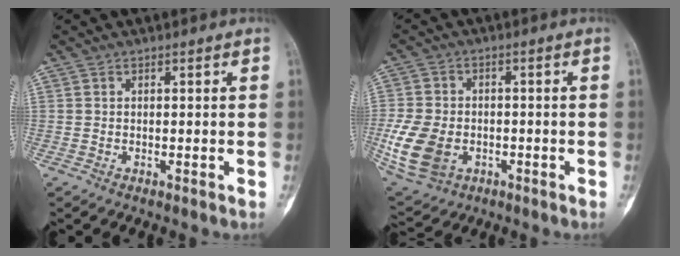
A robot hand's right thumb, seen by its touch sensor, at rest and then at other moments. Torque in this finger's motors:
{"motor_torque": [1.17, 1.33, 1.37, -0.42, 0.21]}